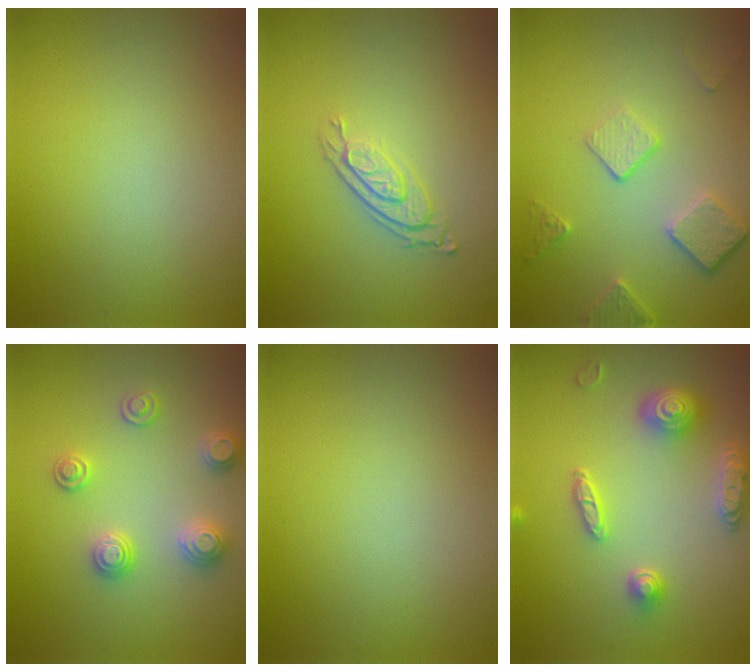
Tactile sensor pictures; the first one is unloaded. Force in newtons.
{"total": 2.9, "press": 2.1, "slide": 2.1}
{"total": 3.7, "press": 2.9, "slide": 2.4}
{"total": 2.9, "press": 2.9, "slide": 0.2}
{"total": 0.0}
{"total": 4.7, "press": 4.2, "slide": 2.2}